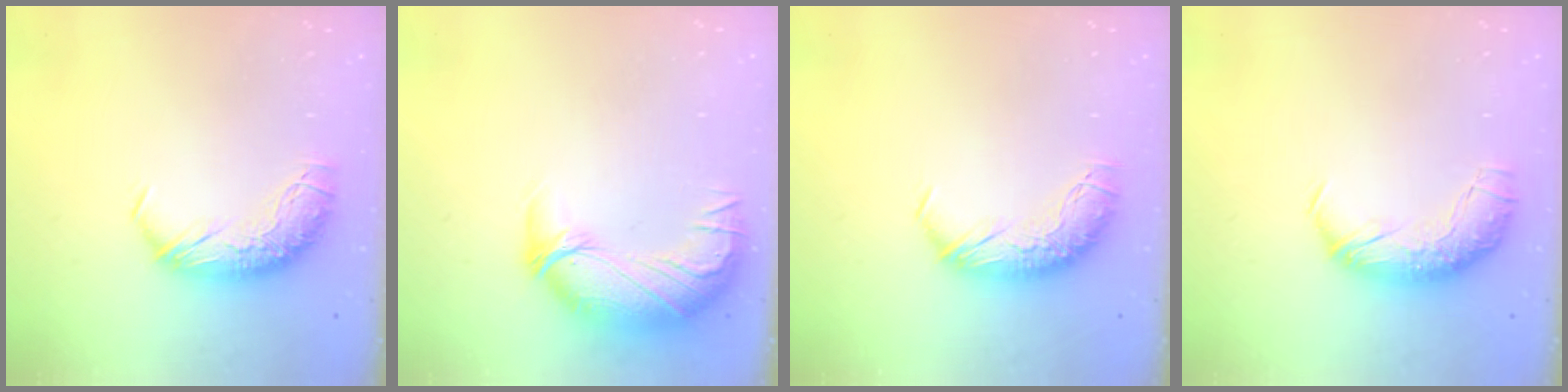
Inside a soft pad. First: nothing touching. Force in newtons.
{"total": 2.8, "press": 0.0, "slide": 2.8}
{"total": 0.0}
{"total": 2.3, "press": 0.9, "slide": 2.2}